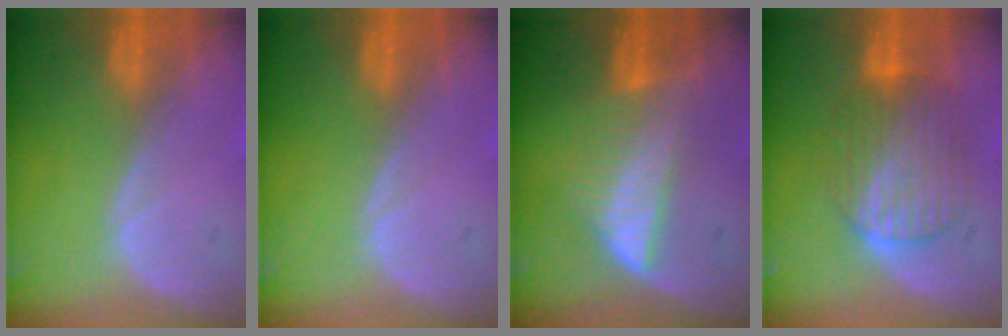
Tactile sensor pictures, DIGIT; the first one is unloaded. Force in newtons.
{"total": 0.0}
{"total": 6.3, "press": 6.2, "slide": 1.0}
{"total": 7.1, "press": 7.1, "slide": 0.2}